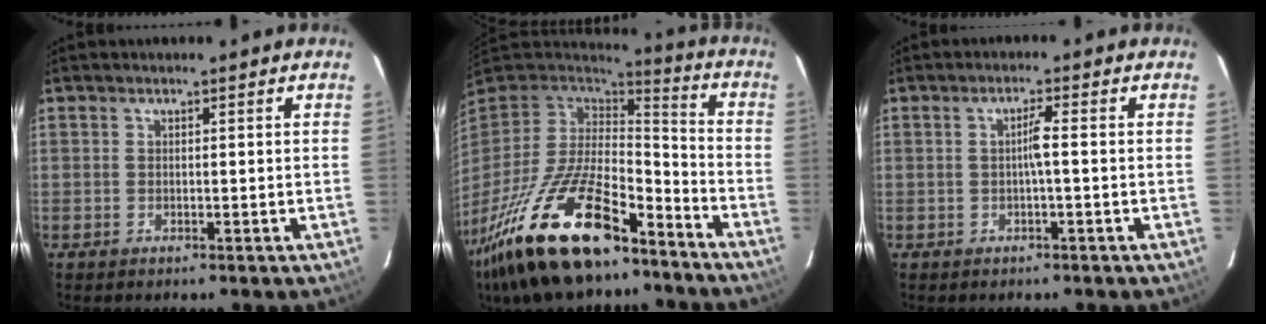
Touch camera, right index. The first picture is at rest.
{"total": 27.9, "force": [-17.9, 11.0, 18.3], "torque": [-0.367, -0.039, -0.296]}
{"total": 2.3, "force": [-0.4, -0.3, 2.2], "torque": [-0.041, 0.004, -0.008]}